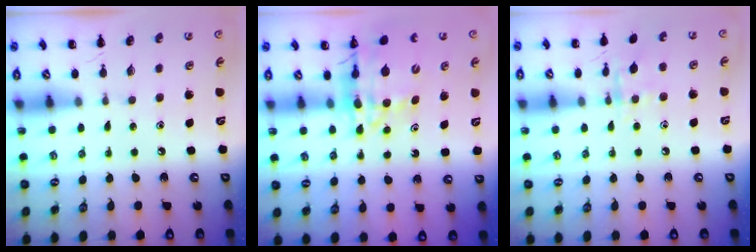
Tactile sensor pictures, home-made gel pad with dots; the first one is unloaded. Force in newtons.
{"total": 13.7, "press": 13.2, "slide": 3.8}
{"total": 8.1, "press": 8.1, "slide": 0.7}